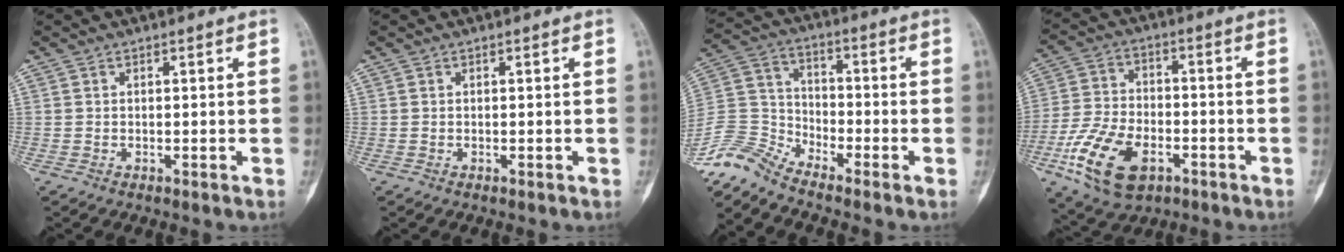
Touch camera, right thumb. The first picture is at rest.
{"total": 0.0}
{"total": 8.4, "force": [-8.2, 1.4, 1.2], "torque": [-0.040, 0.055, -0.180]}
{"total": 15.1, "force": [-6.5, 8.7, 10.6], "torque": [-0.200, 0.014, -0.116]}